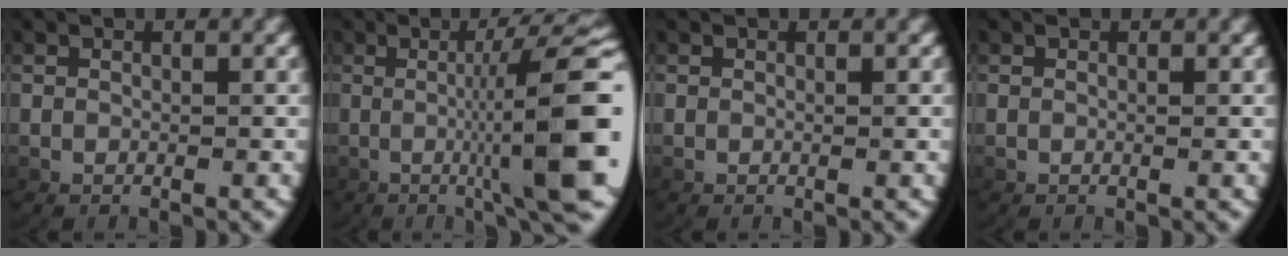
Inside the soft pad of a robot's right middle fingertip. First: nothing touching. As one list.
[{"total": 10.8, "force": [0.1, 2.2, 10.5], "torque": [-0.138, 0.007, 0.003]}, {"total": 0.0}, {"total": 0.0}]